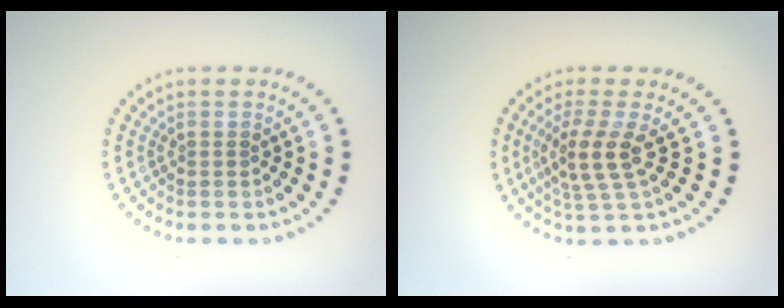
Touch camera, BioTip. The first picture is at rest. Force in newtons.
{"total": 3.2, "press": 2.7, "slide": 1.7}